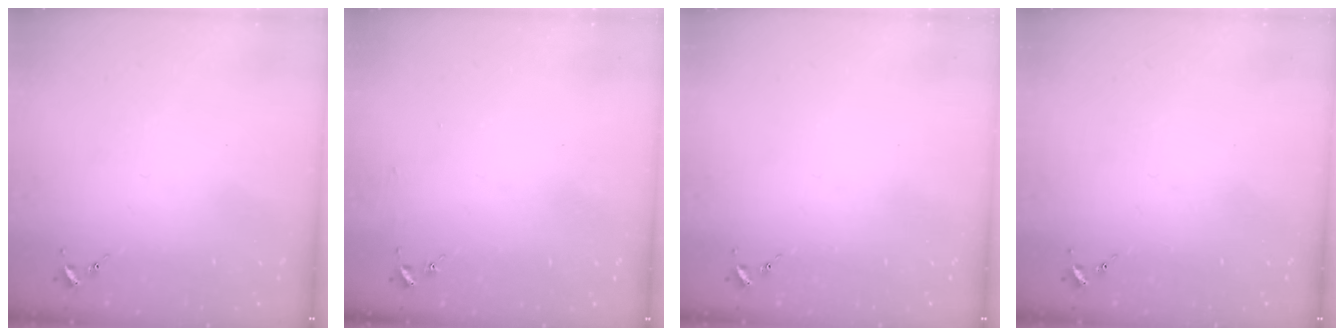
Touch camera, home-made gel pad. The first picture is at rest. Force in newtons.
{"total": 2.5, "press": 2.5, "slide": 0.2}
{"total": 0.0}
{"total": 0.0}